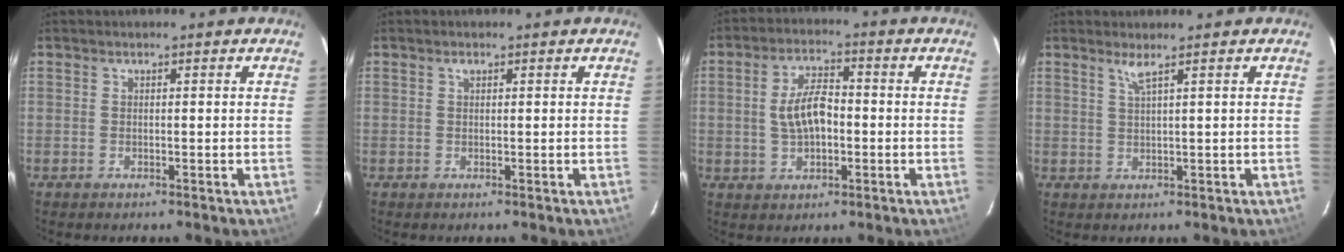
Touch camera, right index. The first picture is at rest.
{"total": 0.6, "force": [0.3, 0.4, 0.4], "torque": [-0.006, 0.003, 0.005]}
{"total": 7.4, "force": [-0.7, 3.8, 6.3], "torque": [-0.122, 0.011, -0.007]}
{"total": 1.8, "force": [1.2, -0.5, 1.3], "torque": [-0.028, -0.004, 0.024]}